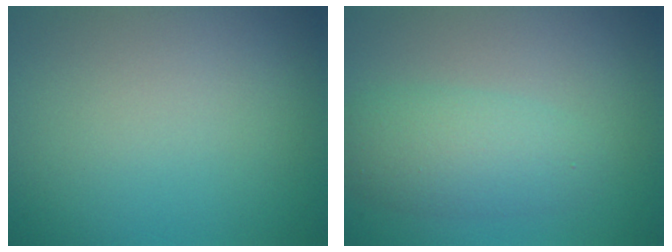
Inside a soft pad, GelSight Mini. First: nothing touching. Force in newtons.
{"total": 3.5, "press": 3.5, "slide": 0.2}